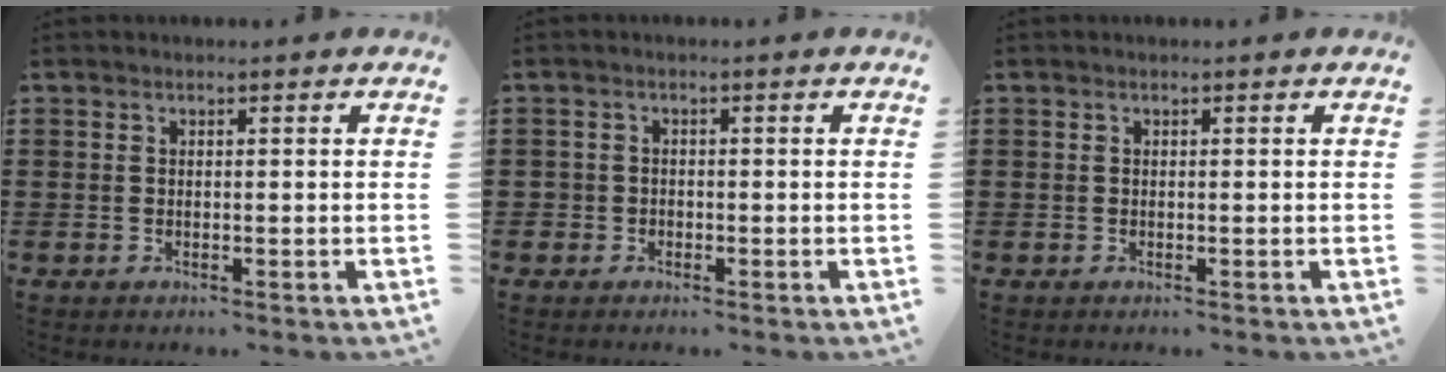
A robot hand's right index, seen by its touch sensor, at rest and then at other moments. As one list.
[{"total": 1.3, "force": [-0.6, 1.2, 0.1], "torque": [-0.005, 0.002, -0.016]}, {"total": 0.0}]